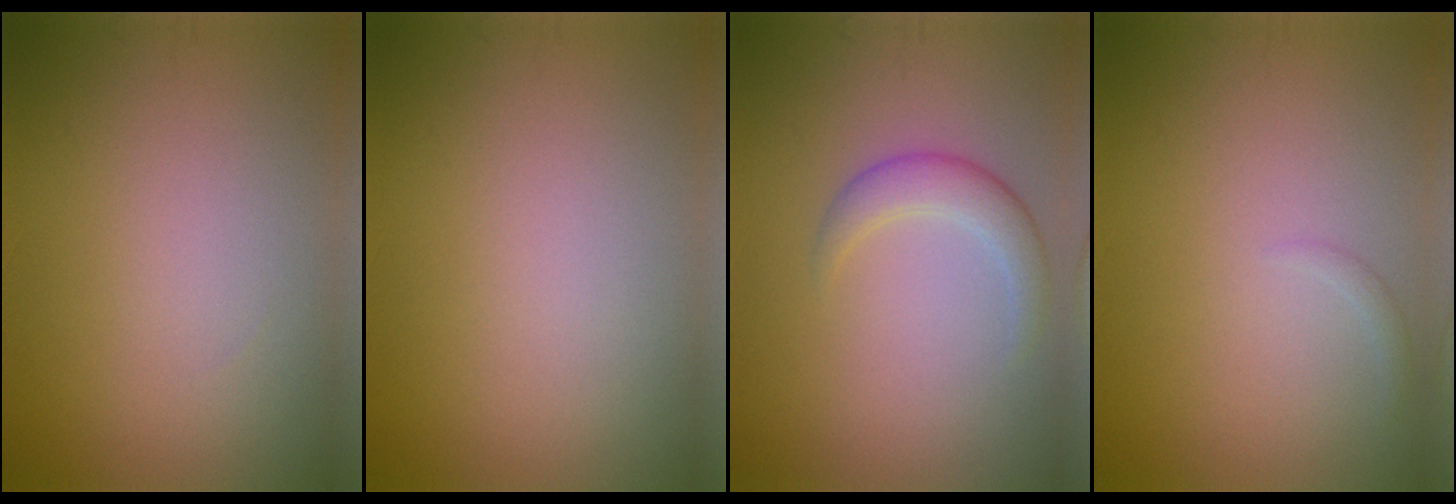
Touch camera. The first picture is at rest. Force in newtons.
{"total": 0.0}
{"total": 2.4, "press": 2.4, "slide": 0.1}
{"total": 0.6, "press": 0.6, "slide": 0.1}